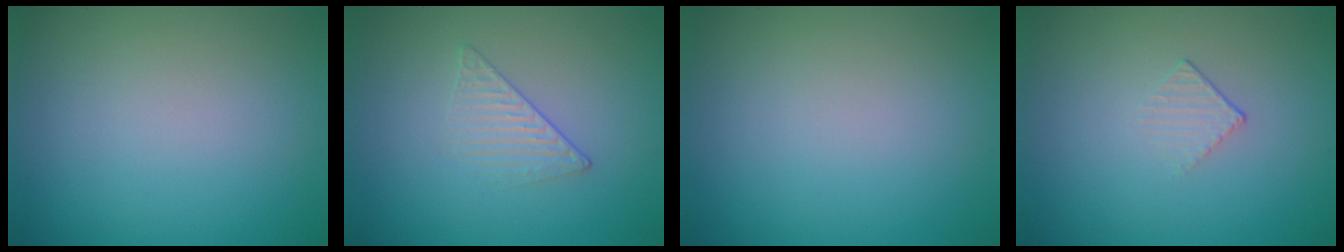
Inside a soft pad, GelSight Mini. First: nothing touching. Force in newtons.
{"total": 1.5, "press": 0.7, "slide": 1.3}
{"total": 0.0}
{"total": 1.2, "press": 0.4, "slide": 1.2}